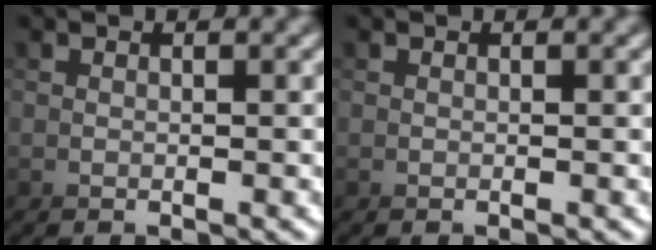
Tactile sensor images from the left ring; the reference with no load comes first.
{"total": 0.0}